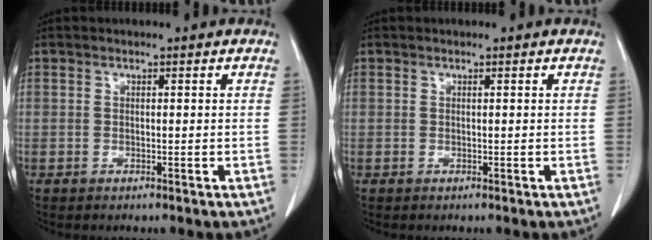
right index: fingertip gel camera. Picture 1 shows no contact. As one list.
[{"total": 0.0}]